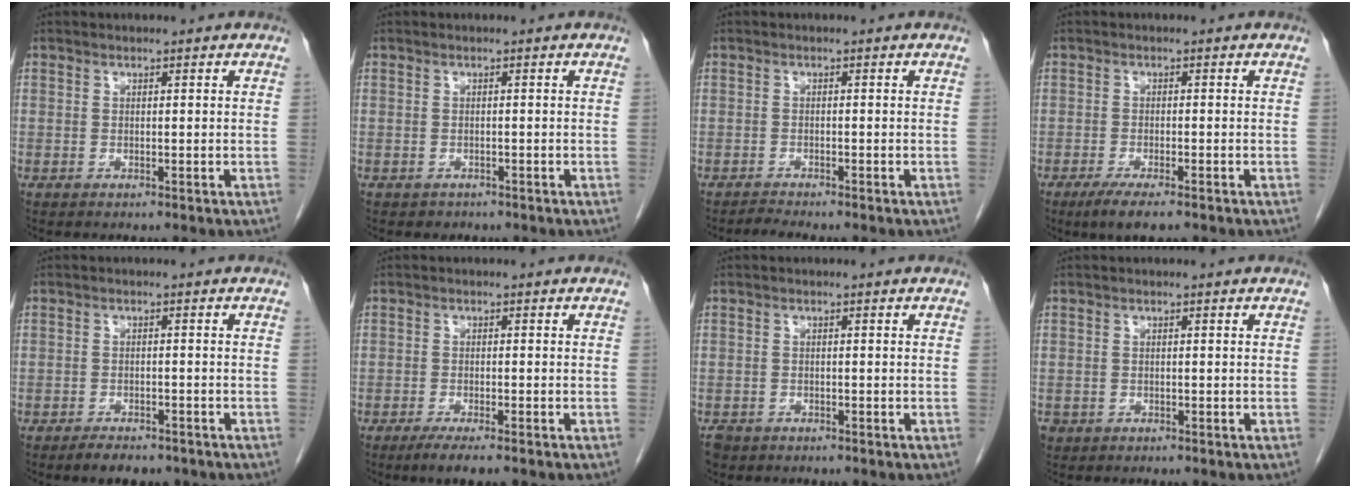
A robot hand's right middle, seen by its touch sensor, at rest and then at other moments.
{"total": 1.1, "force": [-0.9, 0.8, -0.1], "torque": [-0.009, 0.002, -0.011]}
{"total": 1.5, "force": [-1.4, -0.5, 0.1], "torque": [-0.013, -0.010, -0.025]}
{"total": 5.0, "force": [-3.4, 0.9, 3.6], "torque": [-0.060, -0.011, -0.052]}
{"total": 4.3, "force": [-3.4, 1.8, 2.0], "torque": [-0.029, -0.002, -0.043]}
{"total": 3.9, "force": [-2.7, 0.4, 2.7], "torque": [-0.044, -0.009, -0.041]}
{"total": 2.2, "force": [-1.7, 1.4, 0.4], "torque": [-0.015, 0.000, -0.030]}
{"total": 1.4, "force": [-0.8, 1.1, 0.3], "torque": [-0.012, 0.002, -0.010]}